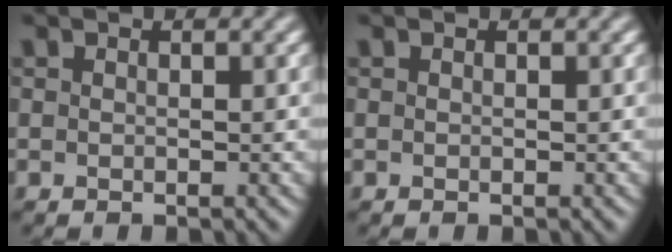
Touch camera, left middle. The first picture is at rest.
{"total": 0.0}